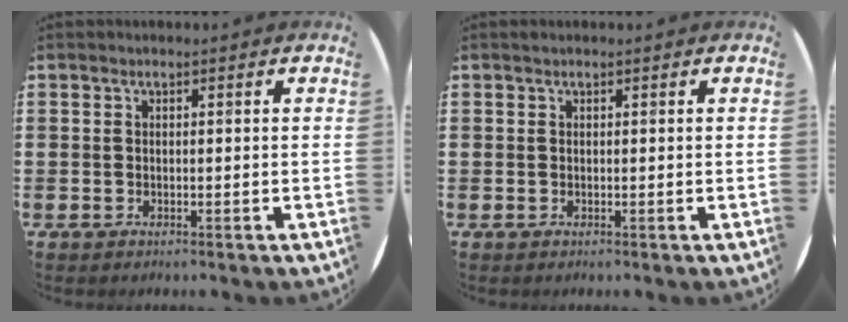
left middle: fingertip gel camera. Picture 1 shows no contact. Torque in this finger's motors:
{"motor_torque": [0.34, -0.31, -0.04, 0.00]}